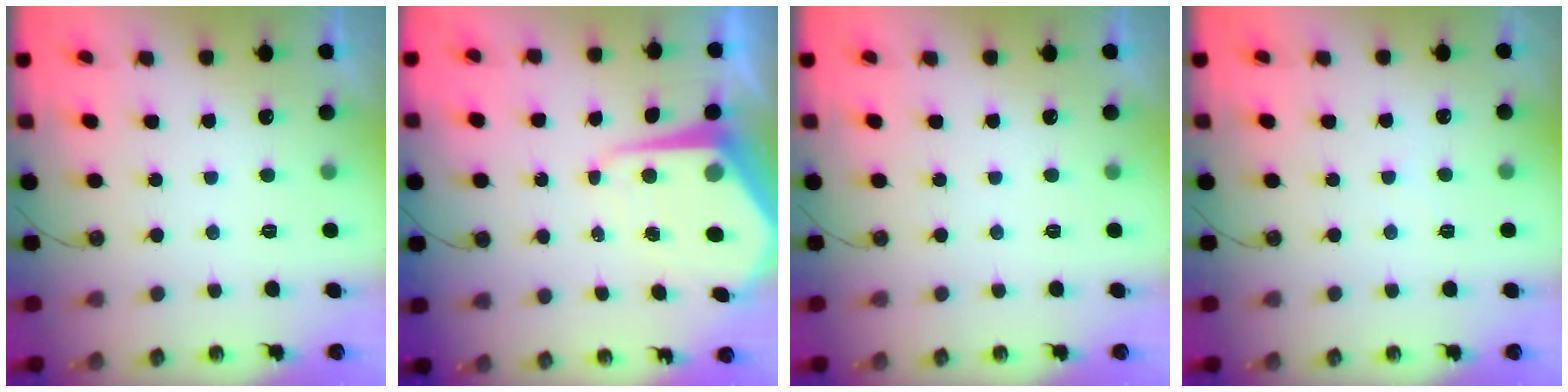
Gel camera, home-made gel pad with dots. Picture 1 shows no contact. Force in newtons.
{"total": 8.7, "press": 8.7, "slide": 0.9}
{"total": 0.0}
{"total": 1.9, "press": 1.9, "slide": 0.3}